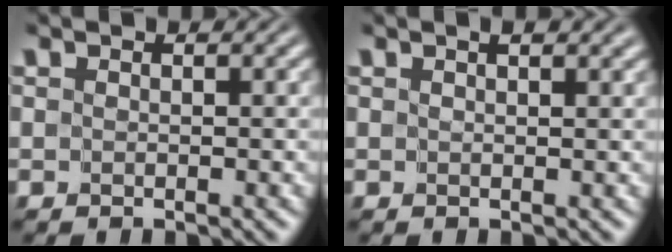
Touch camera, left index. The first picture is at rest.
{"total": 2.3, "force": [1.4, 0.8, 1.6], "torque": [-0.011, 0.001, 0.012]}